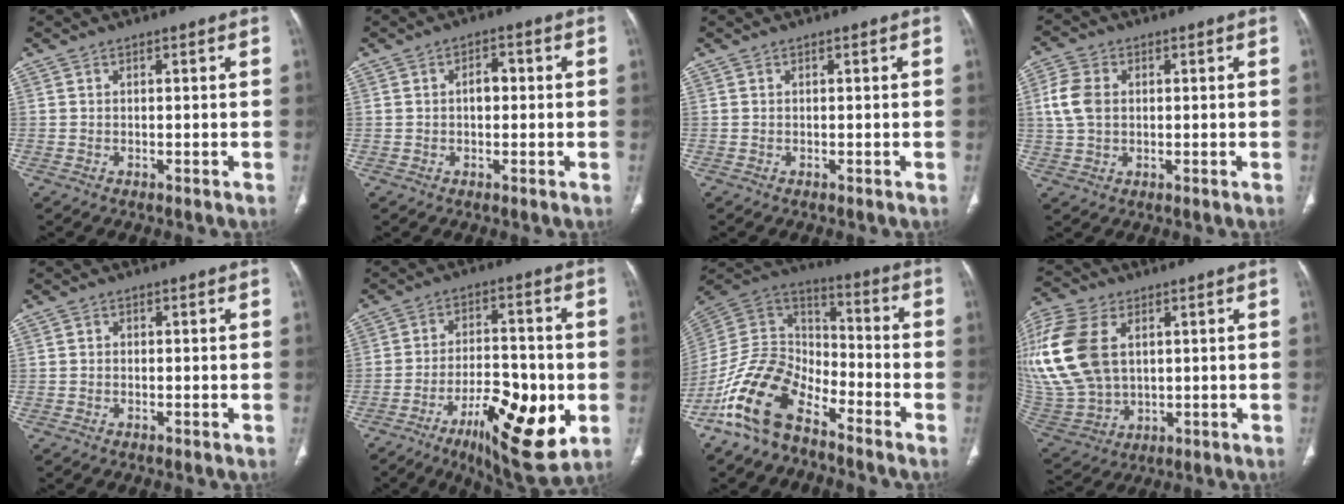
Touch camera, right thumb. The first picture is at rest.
{"total": 3.1, "force": [0.1, 2.0, 2.4], "torque": [-0.034, 0.013, -0.002]}
{"total": 0.0}
{"total": 6.9, "force": [1.0, 5.0, 4.6], "torque": [-0.100, 0.007, 0.018]}
{"total": 0.7, "force": [-0.1, 0.7, 0.3], "torque": [0.000, 0.003, -0.004]}
{"total": 18.0, "force": [-6.2, 6.5, 15.6], "torque": [-0.225, 0.012, -0.088]}
{"total": 15.8, "force": [-10.4, 8.2, 8.7], "torque": [-0.153, 0.080, -0.209]}
{"total": 24.1, "force": [5.5, 16.2, 17.0], "torque": [-0.414, 0.004, 0.118]}